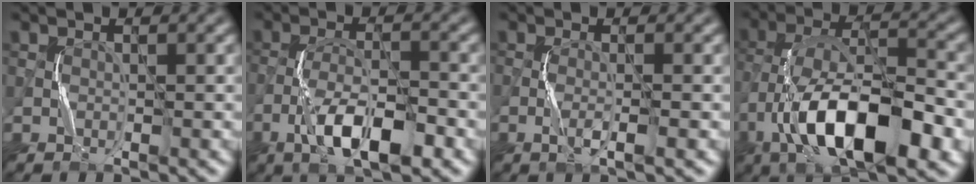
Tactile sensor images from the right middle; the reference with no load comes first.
{"total": 6.6, "force": [-3.6, 2.3, 5.0], "torque": [-0.090, 0.005, -0.065]}
{"total": 1.7, "force": [-0.5, 0.4, 1.6], "torque": [-0.027, 0.003, -0.018]}
{"total": 12.2, "force": [-4.9, 5.4, 9.8], "torque": [-0.175, 0.004, -0.089]}